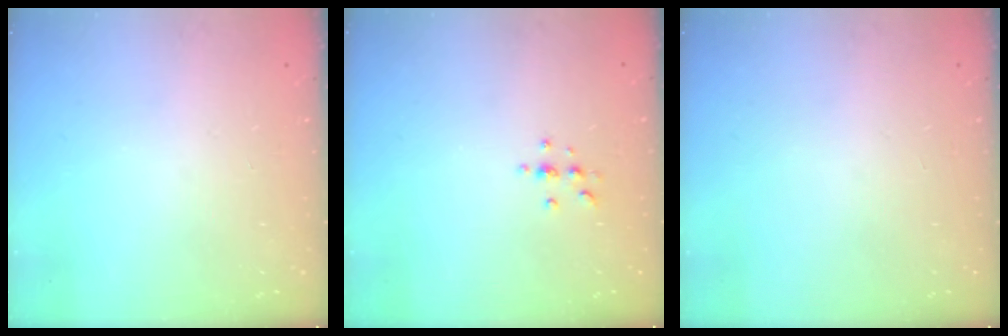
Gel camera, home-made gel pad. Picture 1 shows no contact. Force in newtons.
{"total": 2.7, "press": 2.7, "slide": 0.3}
{"total": 0.0}